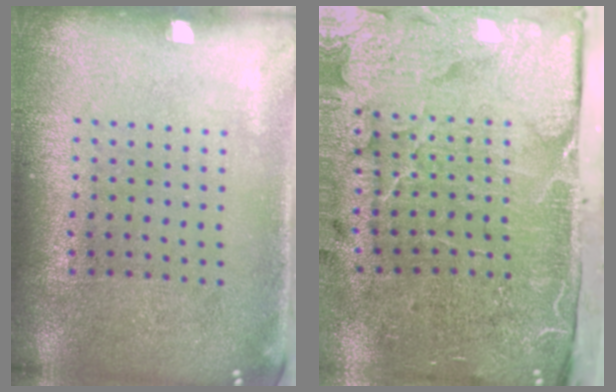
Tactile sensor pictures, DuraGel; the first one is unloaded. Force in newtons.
{"total": 5.2, "press": 4.1, "slide": 3.2}